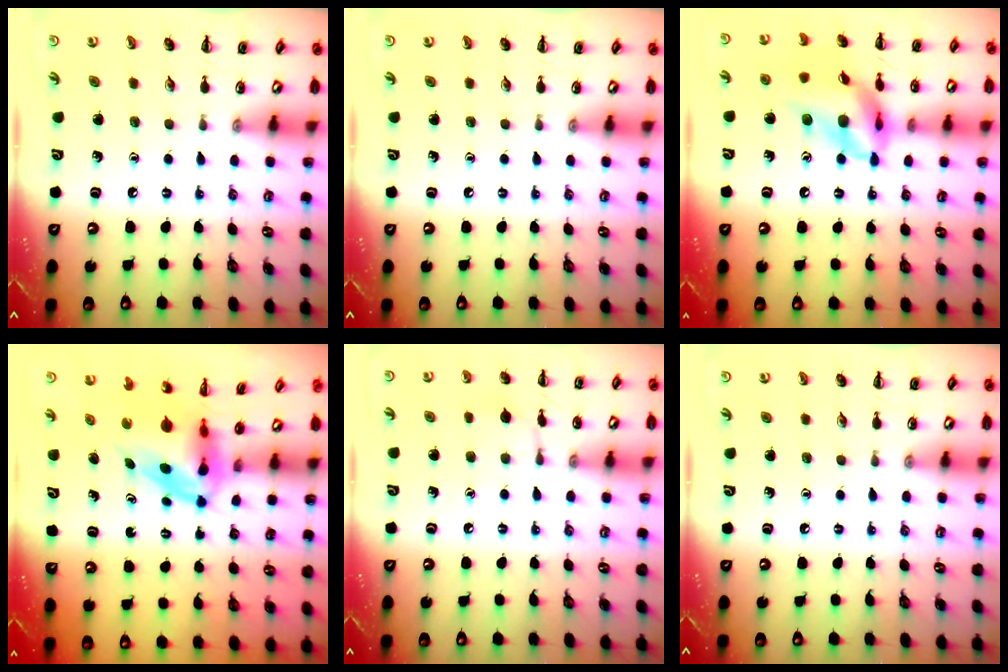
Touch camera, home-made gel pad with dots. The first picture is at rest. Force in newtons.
{"total": 0.0}
{"total": 16.3, "press": 16.0, "slide": 3.5}
{"total": 4.7, "press": 4.5, "slide": 1.2}
{"total": 5.4, "press": 5.1, "slide": 1.9}
{"total": 0.0}